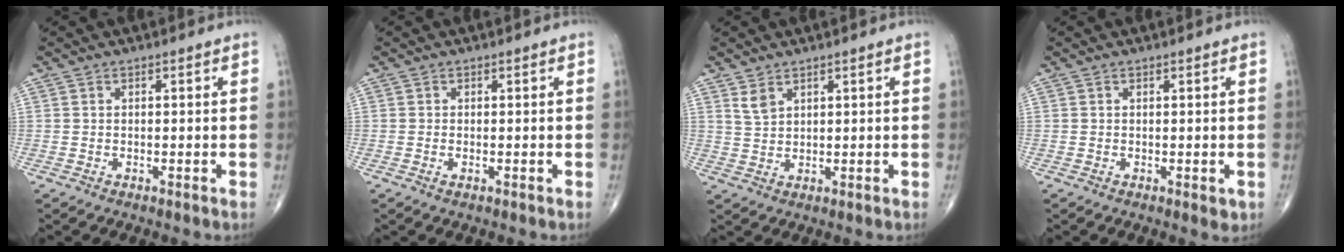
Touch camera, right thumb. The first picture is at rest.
{"total": 0.7, "force": [-0.2, 0.3, 0.6], "torque": [-0.008, -0.001, -0.005]}
{"total": 2.7, "force": [1.9, 1.3, 1.4], "torque": [-0.025, -0.008, 0.045]}
{"total": 1.9, "force": [-0.5, 0.9, 1.6], "torque": [-0.008, -0.001, -0.005]}